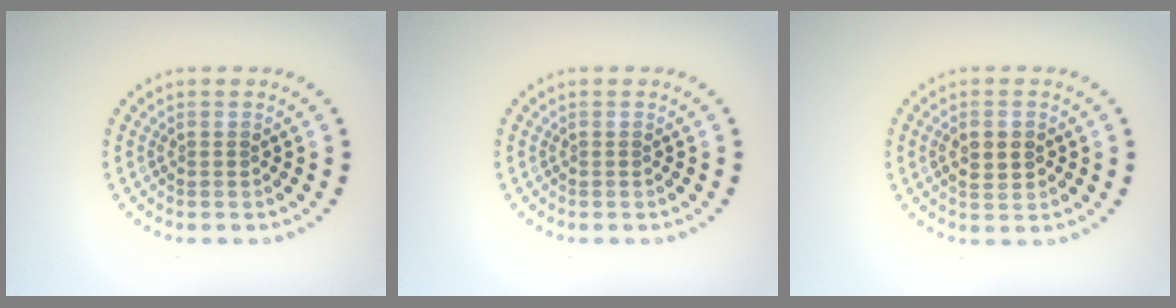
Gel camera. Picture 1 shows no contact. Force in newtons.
{"total": 0.0}
{"total": 2.2, "press": 2.2, "slide": 0.1}